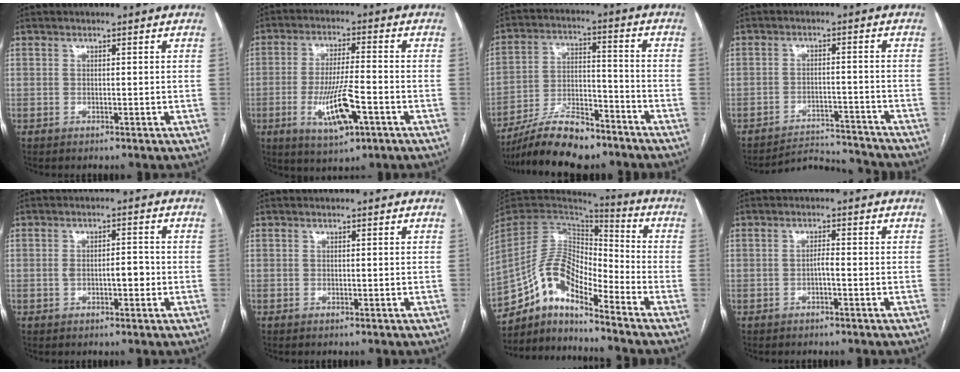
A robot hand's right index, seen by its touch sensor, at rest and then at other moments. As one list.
[{"total": 9.9, "force": [-3.6, 1.8, 9.0], "torque": [-0.170, -0.010, -0.059]}, {"total": 13.1, "force": [-10.9, 3.3, 6.3], "torque": [-0.114, 0.009, -0.193]}, {"total": 8.1, "force": [-7.9, 0.1, -1.4], "torque": [0.017, 0.017, -0.120]}, {"total": 3.8, "force": [-0.7, 1.5, 3.4], "torque": [-0.062, 0.012, -0.008]}, {"total": 0.0}, {"total": 12.7, "force": [-9.7, 3.4, 7.4], "torque": [-0.143, 0.033, -0.181]}, {"total": 1.3, "force": [-0.5, 0.1, 1.2], "torque": [-0.019, 0.003, -0.010]}]